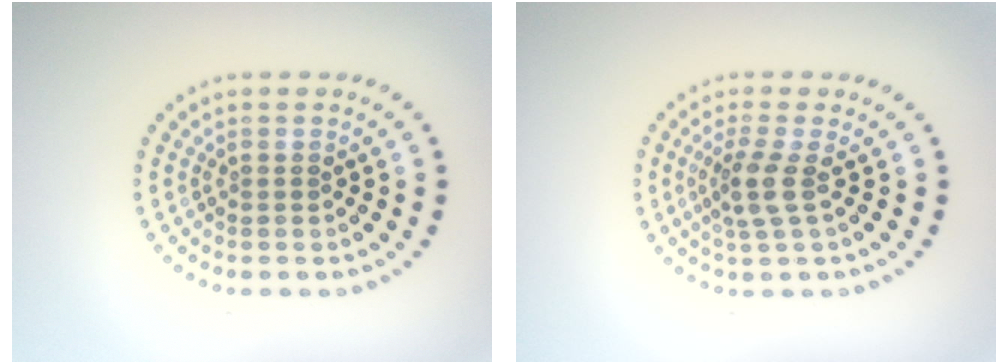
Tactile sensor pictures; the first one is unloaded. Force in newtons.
{"total": 2.5, "press": 2.0, "slide": 1.6}